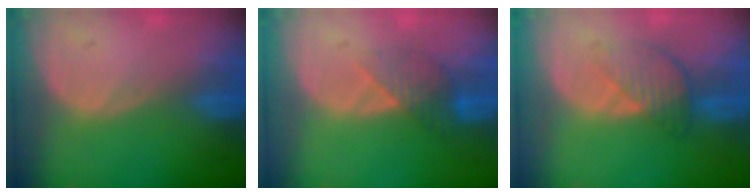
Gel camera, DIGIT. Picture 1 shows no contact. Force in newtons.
{"total": 3.9, "press": 3.8, "slide": 1.1}
{"total": 4.7, "press": 4.2, "slide": 2.1}